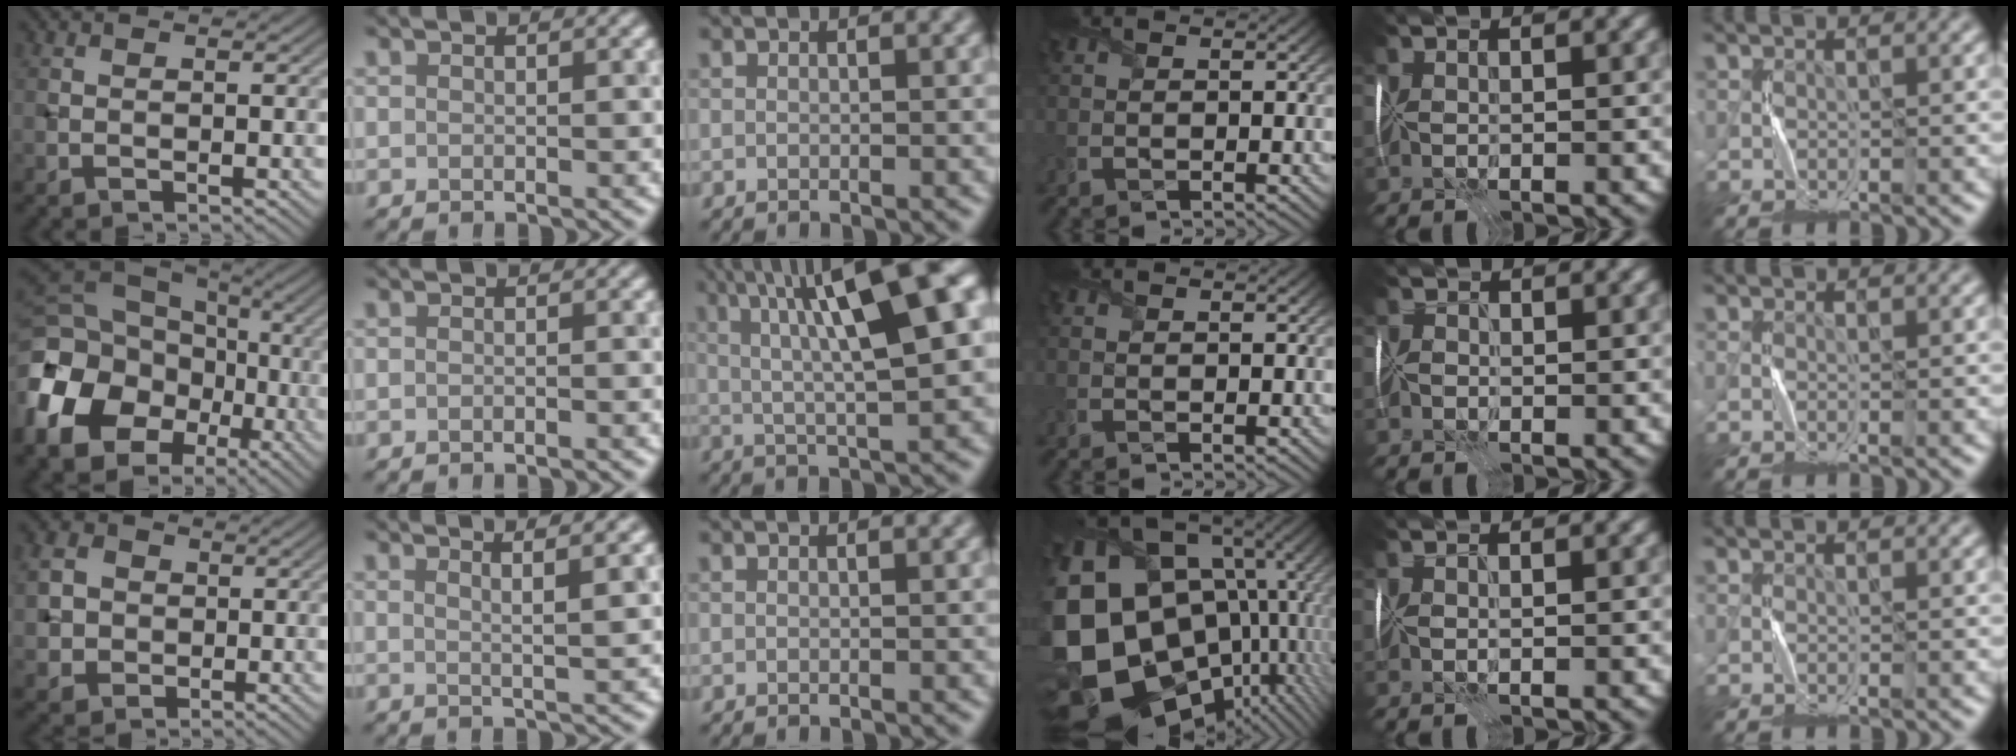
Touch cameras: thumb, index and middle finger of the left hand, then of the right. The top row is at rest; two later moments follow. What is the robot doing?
{"motion": "fold", "object": "memory foam"}